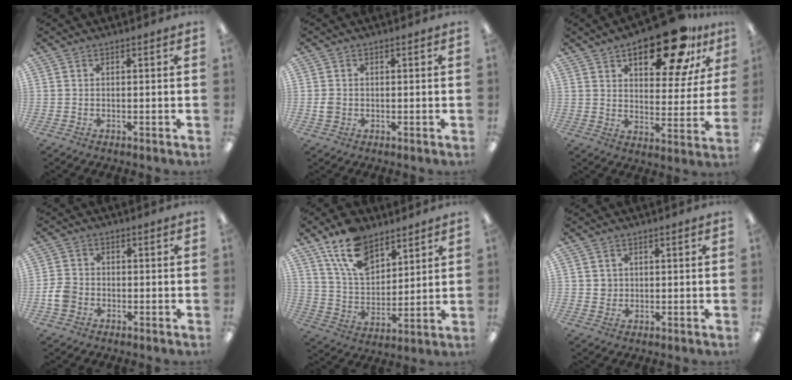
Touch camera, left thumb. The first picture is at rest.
{"total": 2.2, "force": [-0.1, 2.0, 1.1], "torque": [-0.011, 0.002, -0.004]}
{"total": 19.6, "force": [12.2, 8.3, 12.9], "torque": [-0.172, -0.062, 0.192]}
{"total": 4.8, "force": [-1.4, 3.9, 2.3], "torque": [-0.051, 0.008, -0.027]}
{"total": 14.7, "force": [9.8, 8.1, 7.3], "torque": [-0.140, -0.036, 0.185]}
{"total": 2.2, "force": [0.8, 2.1, 0.3], "torque": [-0.001, 0.001, 0.012]}